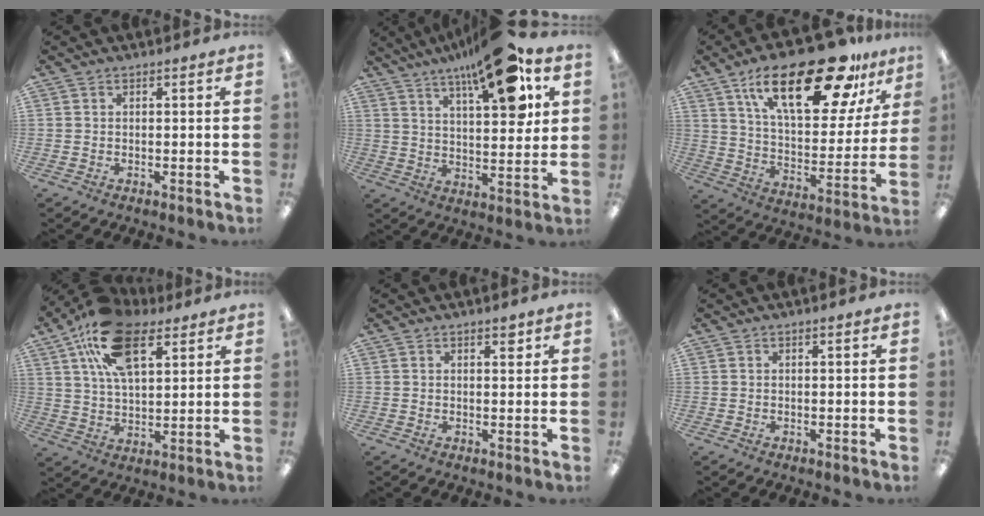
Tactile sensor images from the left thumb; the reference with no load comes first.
{"total": 17.6, "force": [10.9, 5.3, 12.7], "torque": [-0.194, -0.053, 0.171]}
{"total": 27.0, "force": [16.1, 10.7, 18.8], "torque": [-0.297, -0.080, 0.266]}
{"total": 18.5, "force": [9.3, 9.8, 12.6], "torque": [-0.224, -0.015, 0.165]}
{"total": 2.0, "force": [1.4, 0.6, 1.4], "torque": [-0.013, -0.006, 0.020]}
{"total": 0.6, "force": [0.2, 0.1, 0.6], "torque": [-0.012, -0.001, 0.004]}